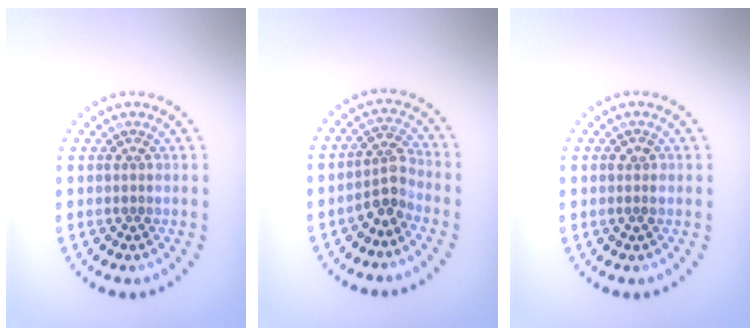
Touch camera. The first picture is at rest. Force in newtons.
{"total": 2.4, "press": 1.9, "slide": 1.5}
{"total": 1.0, "press": 0.9, "slide": 0.3}